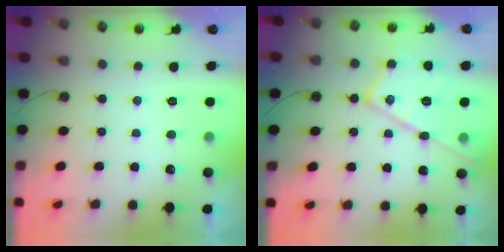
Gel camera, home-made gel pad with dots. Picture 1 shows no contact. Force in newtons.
{"total": 18.7, "press": 18.6, "slide": 1.6}